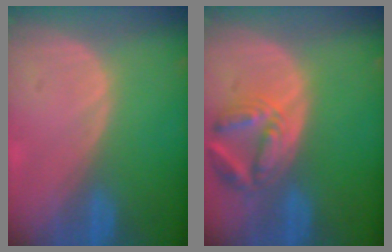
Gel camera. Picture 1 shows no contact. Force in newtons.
{"total": 7.2, "press": 6.5, "slide": 3.0}